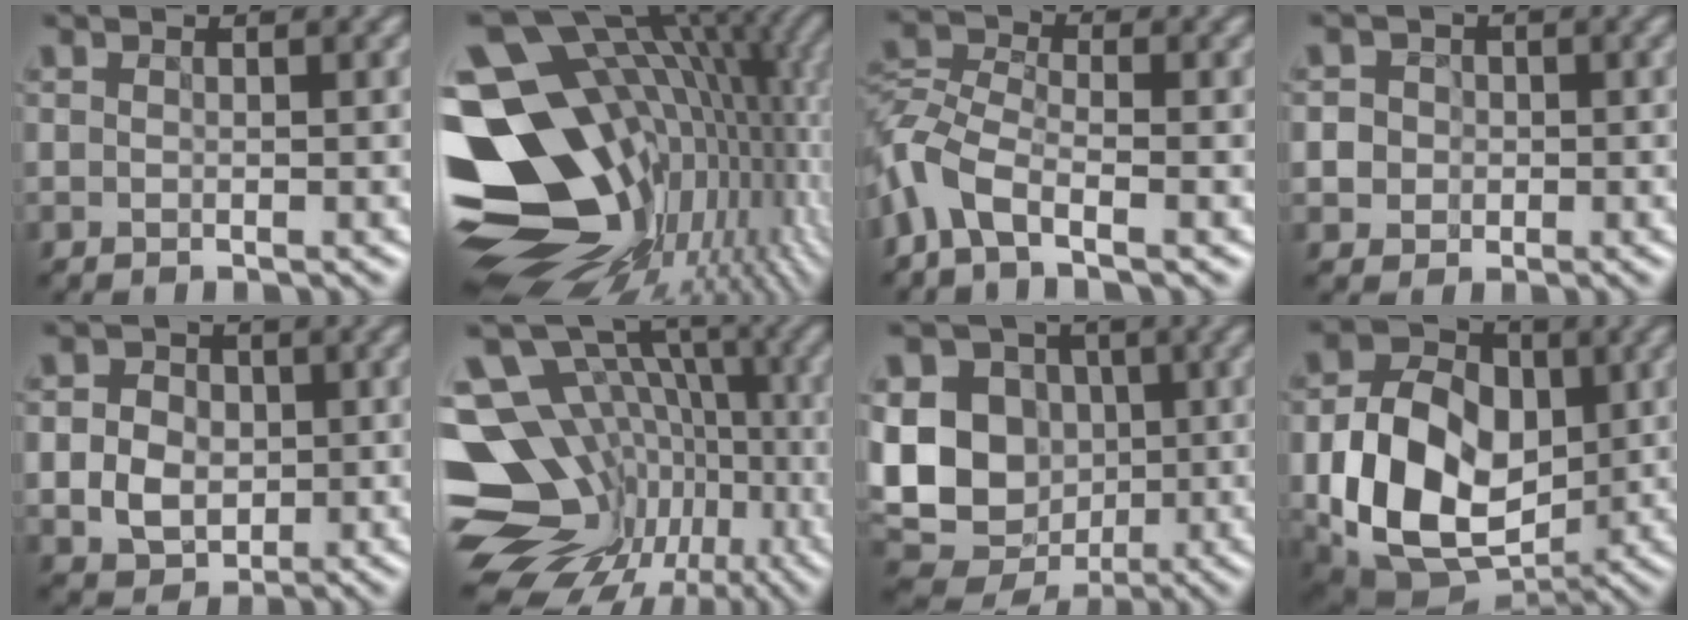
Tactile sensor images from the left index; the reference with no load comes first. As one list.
[{"total": 20.2, "force": [0.0, 13.2, 15.3], "torque": [-0.278, -0.015, 0.021]}, {"total": 5.2, "force": [-3.1, 2.2, 3.5], "torque": [-0.084, 0.006, -0.076]}, {"total": 4.7, "force": [-0.2, 4.6, 1.3], "torque": [-0.009, 0.028, -0.023]}, {"total": 5.2, "force": [-0.3, 4.5, 2.5], "torque": [-0.034, 0.007, -0.015]}, {"total": 16.4, "force": [-3.8, 13.2, 9.0], "torque": [-0.184, 0.016, -0.029]}, {"total": 14.8, "force": [-0.4, 13.0, 7.1], "torque": [-0.164, 0.003, -0.022]}, {"total": 13.1, "force": [-1.6, 9.3, 9.2], "torque": [-0.174, -0.019, -0.018]}]